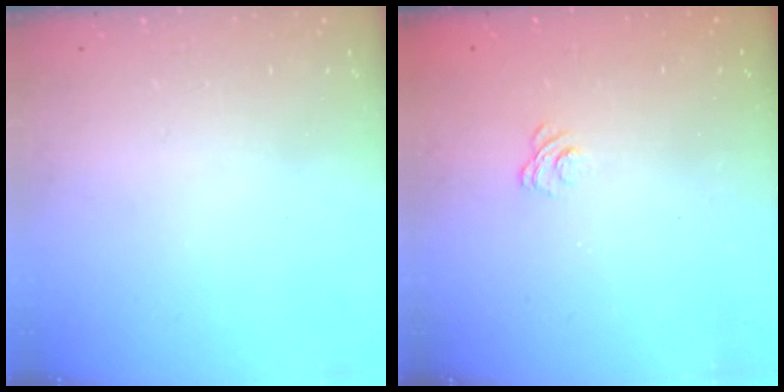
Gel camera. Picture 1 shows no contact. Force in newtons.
{"total": 2.1, "press": 1.8, "slide": 1.1}